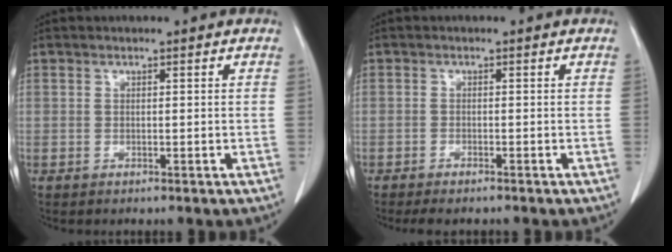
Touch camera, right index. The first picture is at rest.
{"total": 2.7, "force": [-2.3, 0.6, 1.2], "torque": [-0.015, -0.005, -0.033]}